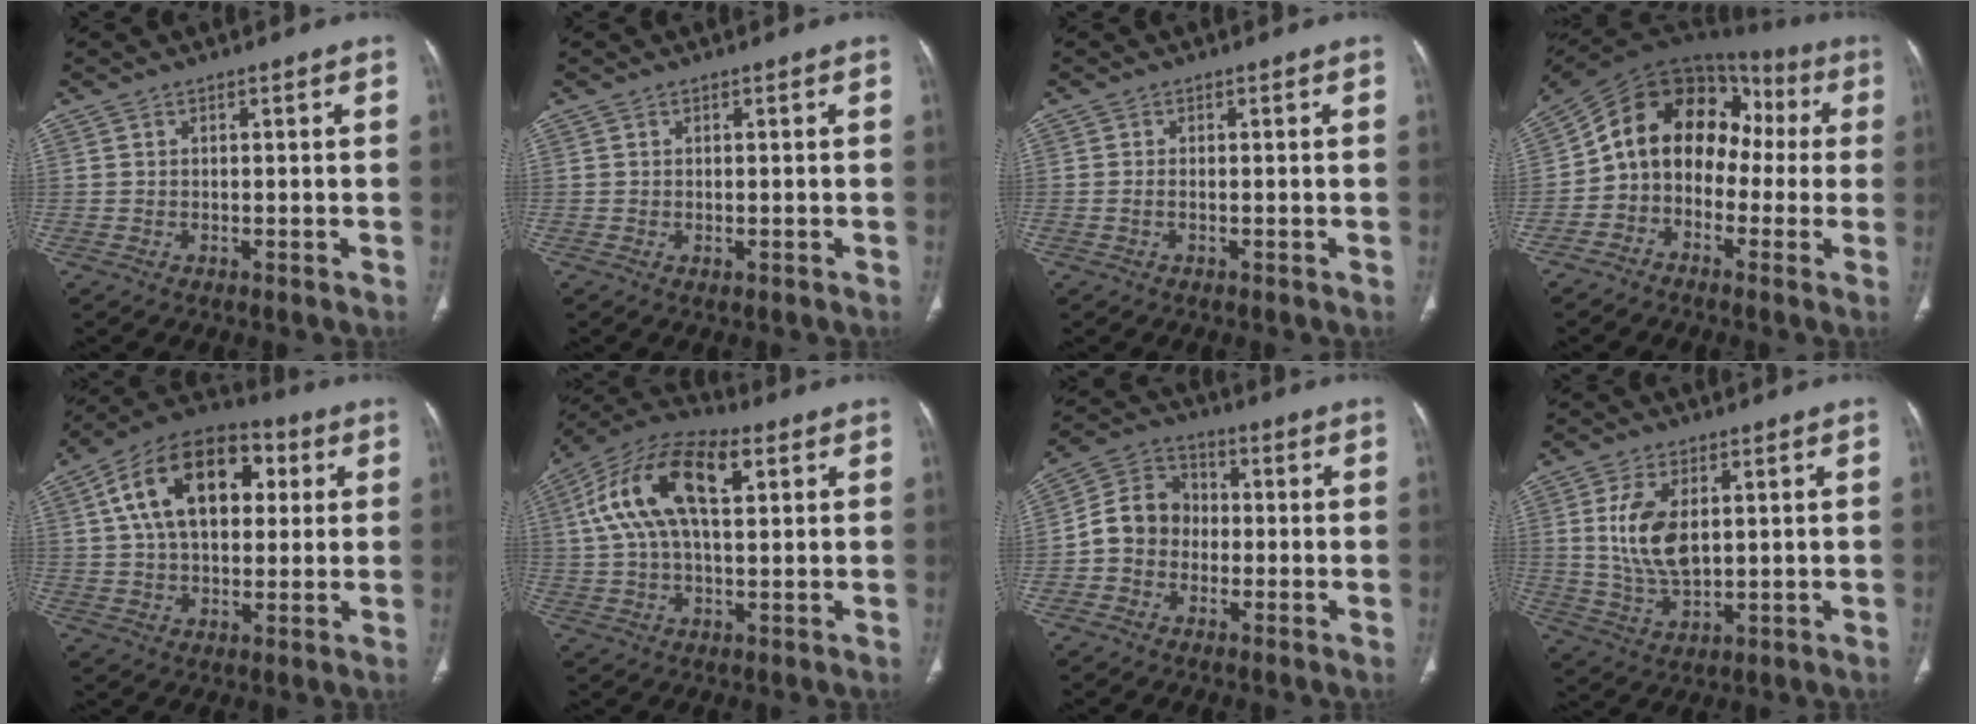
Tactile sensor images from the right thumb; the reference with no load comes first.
{"total": 0.6, "force": [-0.2, 0.3, 0.5], "torque": [-0.011, -0.004, 0.000]}
{"total": 0.8, "force": [-0.3, 0.3, 0.6], "torque": [-0.017, 0.001, -0.004]}
{"total": 15.0, "force": [-0.8, 11.6, 9.5], "torque": [-0.109, 0.073, -0.030]}
{"total": 19.8, "force": [5.1, 12.1, 14.8], "torque": [-0.223, 0.016, 0.075]}
{"total": 17.1, "force": [4.9, 8.2, 14.1], "torque": [-0.267, 0.026, 0.082]}
{"total": 9.0, "force": [-1.4, 7.8, 4.3], "torque": [-0.059, 0.037, -0.042]}
{"total": 10.6, "force": [2.0, 5.8, 8.6], "torque": [-0.167, -0.012, 0.048]}